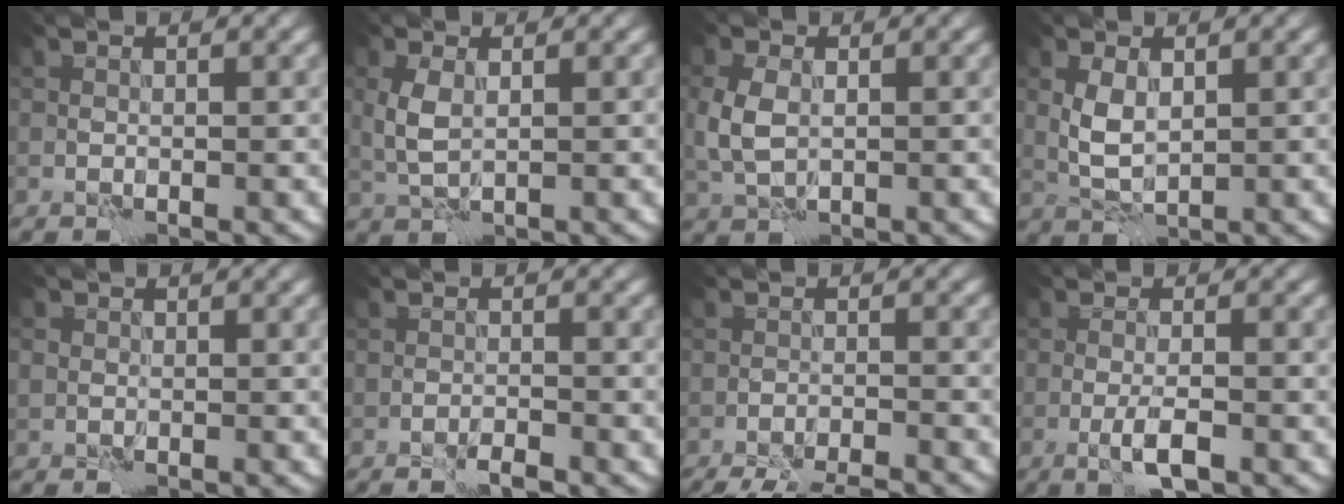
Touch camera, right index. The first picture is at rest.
{"total": 2.1, "force": [0.5, 1.0, 1.8], "torque": [-0.046, 0.000, 0.013]}
{"total": 3.0, "force": [0.2, 2.0, 2.2], "torque": [-0.061, -0.003, 0.005]}
{"total": 2.3, "force": [0.6, 1.2, 1.9], "torque": [-0.047, -0.002, 0.017]}
{"total": 0.7, "force": [-0.2, 0.7, 0.1], "torque": [0.004, -0.002, -0.004]}
{"total": 1.4, "force": [-1.3, 0.0, 0.5], "torque": [-0.006, 0.002, -0.024]}
{"total": 8.5, "force": [-7.9, 1.6, 2.7], "torque": [-0.032, -0.010, -0.109]}
{"total": 2.5, "force": [-1.3, 0.3, 2.1], "torque": [-0.042, 0.001, -0.026]}